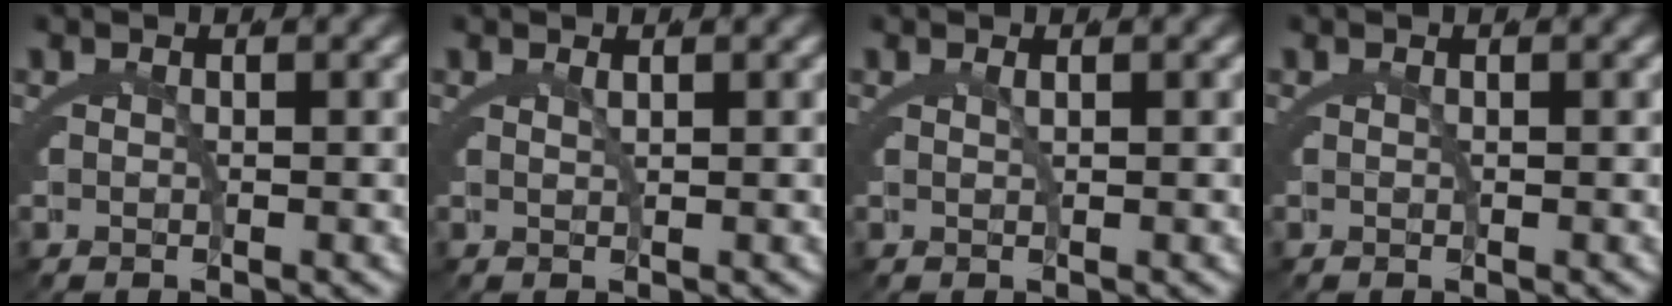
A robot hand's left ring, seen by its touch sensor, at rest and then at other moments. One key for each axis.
{"total": 1.0, "fx": 0.6, "fy": -0.8, "fz": 0.3, "tx": -0.003, "ty": -0.002, "tz": 0.015}
{"total": 0.9, "fx": 0.4, "fy": -0.7, "fz": 0.4, "tx": -0.005, "ty": 0.000, "tz": 0.010}
{"total": 0.0}